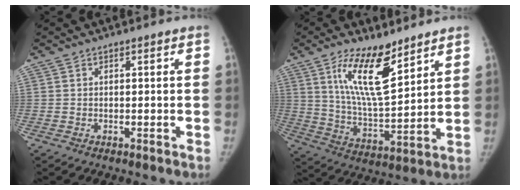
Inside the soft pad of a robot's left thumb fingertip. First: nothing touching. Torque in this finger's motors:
{"motor_torque": [0.25, 0.28, 1.84, -0.92, 0.39]}